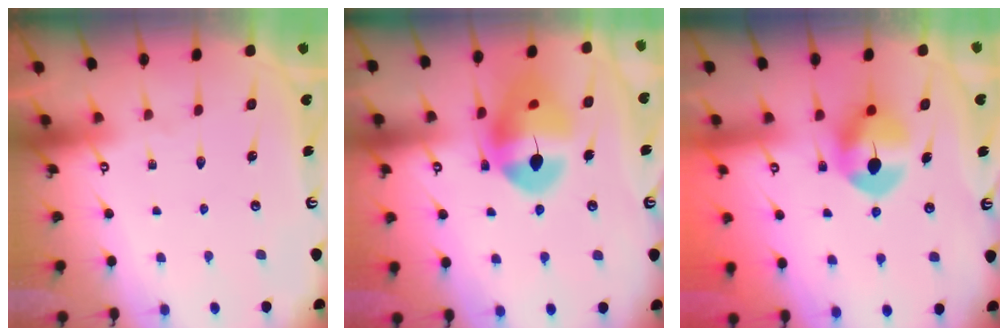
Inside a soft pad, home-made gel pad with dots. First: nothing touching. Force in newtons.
{"total": 14.0, "press": 13.9, "slide": 1.5}
{"total": 9.1, "press": 9.1, "slide": 0.9}